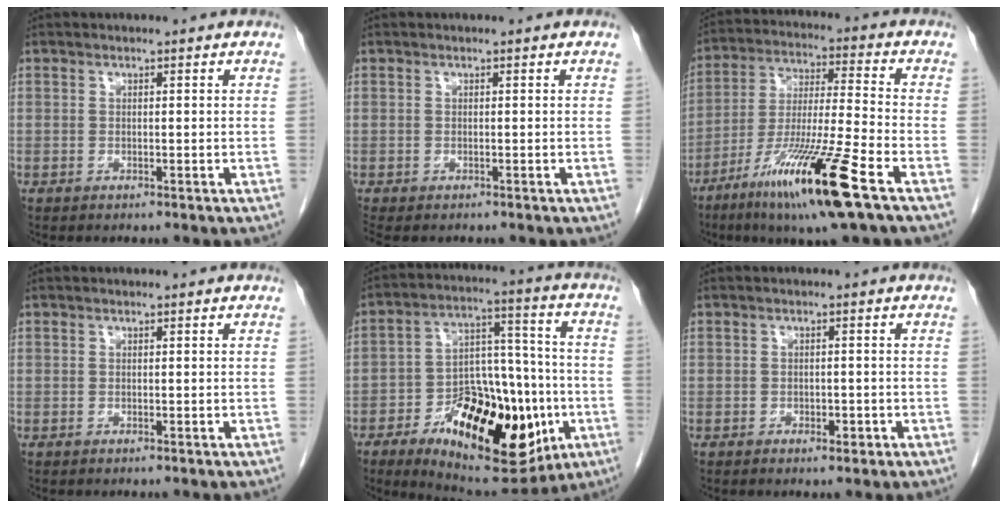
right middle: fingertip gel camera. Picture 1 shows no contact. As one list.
[{"total": 1.5, "force": [-1.2, 0.7, 0.5], "torque": [-0.008, -0.002, -0.018]}, {"total": 16.9, "force": [-9.1, -0.3, 14.2], "torque": [-0.279, -0.045, -0.166]}, {"total": 0.0}, {"total": 23.0, "force": [-8.6, 10.1, 18.8], "torque": [-0.285, 0.009, -0.116]}, {"total": 1.8, "force": [-0.8, 1.1, 1.2], "torque": [-0.013, 0.003, -0.004]}]